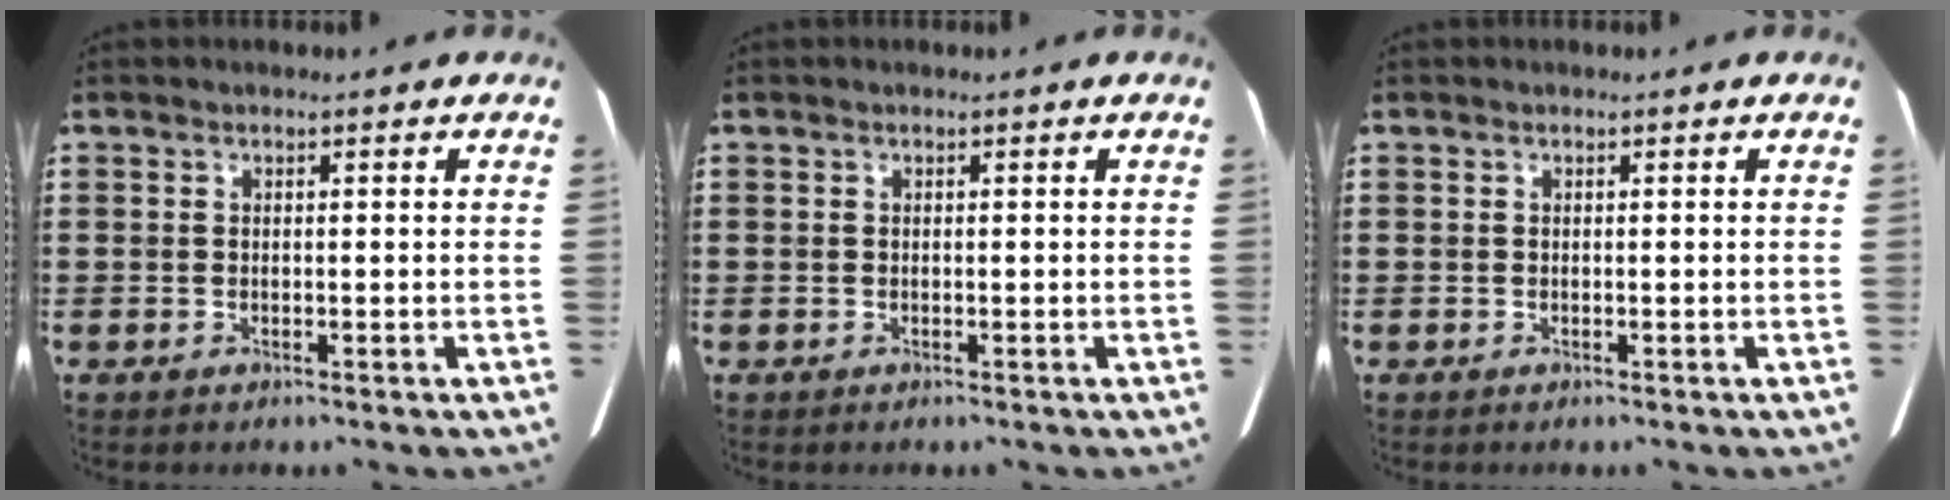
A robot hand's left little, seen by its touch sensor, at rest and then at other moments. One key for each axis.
{"total": 0.0}
{"total": 0.0}